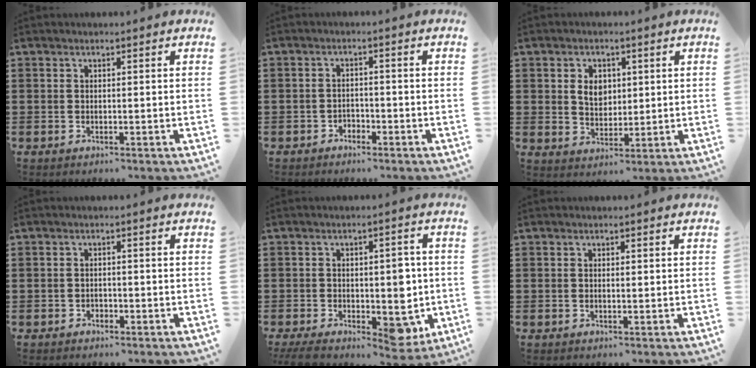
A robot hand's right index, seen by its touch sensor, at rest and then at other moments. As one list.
[{"total": 1.6, "force": [-1.4, 0.7, 0.0], "torque": [-0.007, 0.002, -0.032]}, {"total": 4.1, "force": [1.0, 3.1, 2.5], "torque": [-0.051, 0.008, 0.014]}, {"total": 1.0, "force": [-0.7, 0.7, 0.1], "torque": [-0.006, 0.000, -0.016]}, {"total": 7.6, "force": [-1.7, 4.5, 6.0], "torque": [-0.078, 0.006, -0.028]}, {"total": 0.8, "force": [0.1, 0.4, 0.7], "torque": [-0.014, 0.002, 0.001]}]